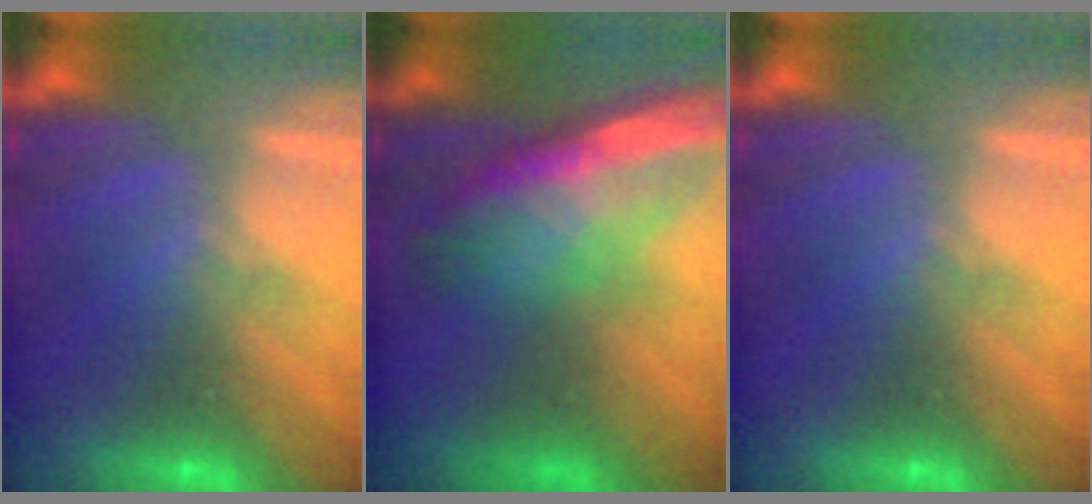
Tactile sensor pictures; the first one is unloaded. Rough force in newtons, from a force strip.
{"total": 8.6}
{"total": 0.0}